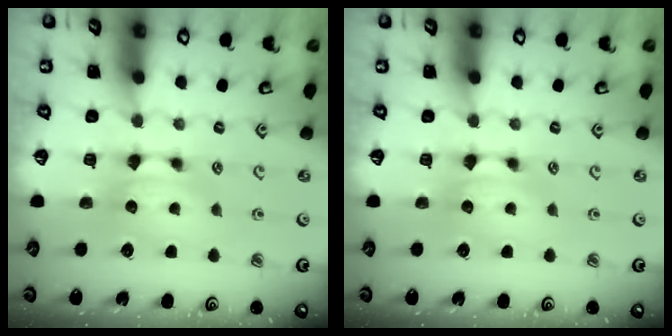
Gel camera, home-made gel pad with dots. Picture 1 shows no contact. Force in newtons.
{"total": 0.0}